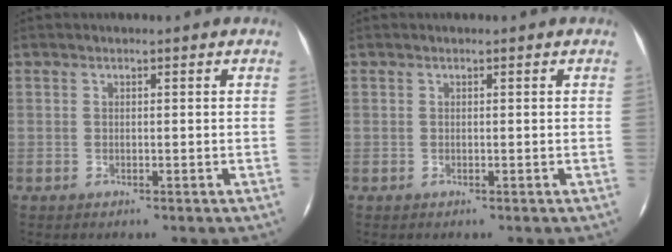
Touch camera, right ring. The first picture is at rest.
{"total": 0.0}